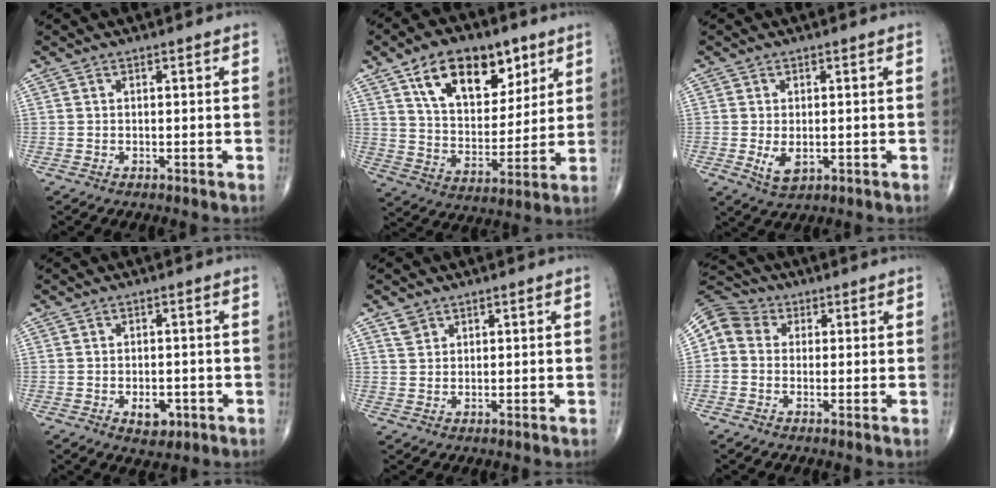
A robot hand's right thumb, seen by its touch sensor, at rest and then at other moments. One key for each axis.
{"total": 17.8, "fx": 9.2, "fy": 10.2, "fz": 11.3, "tx": -0.136, "ty": -0.038, "tz": 0.161}
{"total": 3.8, "fx": -0.6, "fy": 2.2, "fz": 3.1, "tx": -0.053, "ty": -0.009, "tz": -0.004}
{"total": 3.9, "fx": -1.4, "fy": 2.4, "fz": 2.7, "tx": -0.028, "ty": 0.001, "tz": -0.015}
{"total": 2.1, "fx": 1.3, "fy": 1.5, "fz": 0.5, "tx": 0.001, "ty": -0.003, "tz": 0.023}
{"total": 6.8, "fx": 0.7, "fy": 6.0, "fz": 3.0, "tx": -0.043, "ty": 0.016, "tz": -0.002}